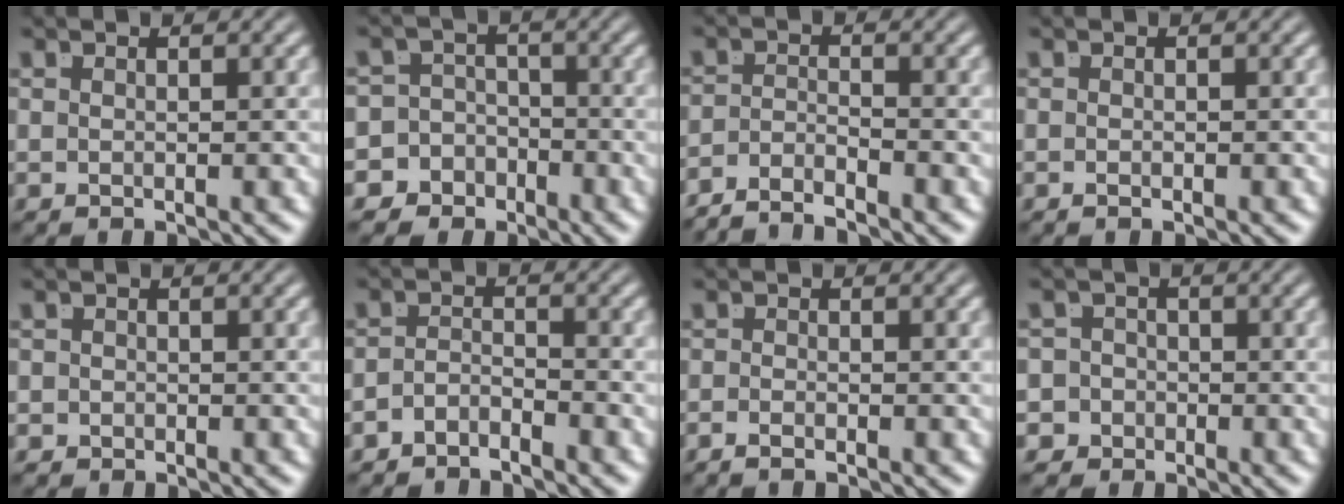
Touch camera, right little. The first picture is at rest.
{"total": 11.1, "force": [-5.0, 9.7, 2.0], "torque": [-0.065, -0.051, -0.090]}
{"total": 3.6, "force": [-3.4, 0.7, 0.9], "torque": [-0.013, -0.011, -0.059]}
{"total": 0.7, "force": [-0.5, -0.4, 0.2], "torque": [-0.003, -0.005, -0.006]}
{"total": 1.2, "force": [-0.9, 0.7, -0.2], "torque": [-0.001, -0.013, -0.010]}
{"total": 2.5, "force": [-2.4, 0.5, 0.5], "torque": [-0.002, -0.012, -0.039]}
{"total": 1.3, "force": [-1.2, -0.2, 0.4], "torque": [-0.008, -0.007, -0.020]}
{"total": 6.1, "force": [-2.6, 5.4, 0.8], "torque": [-0.036, -0.025, -0.050]}